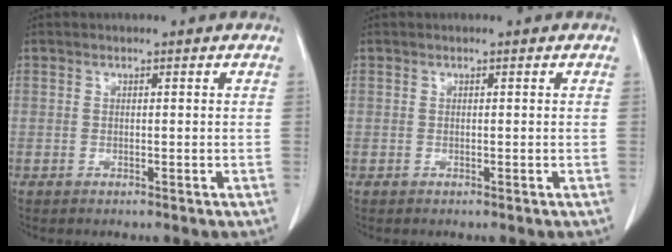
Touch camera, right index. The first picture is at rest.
{"total": 0.0}